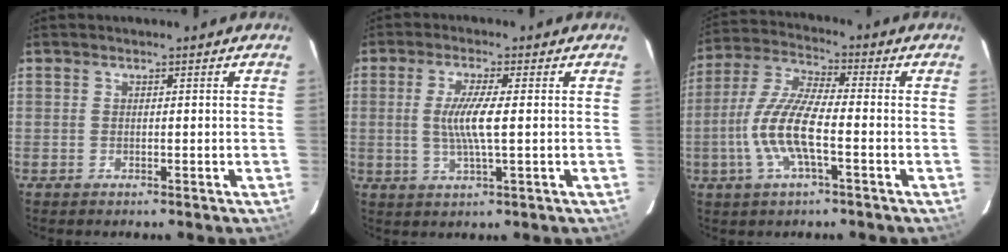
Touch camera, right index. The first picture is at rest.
{"total": 6.2, "force": [0.0, 0.4, 6.1], "torque": [-0.117, -0.005, 0.001]}
{"total": 11.6, "force": [-3.2, 2.8, 10.8], "torque": [-0.232, -0.001, -0.066]}